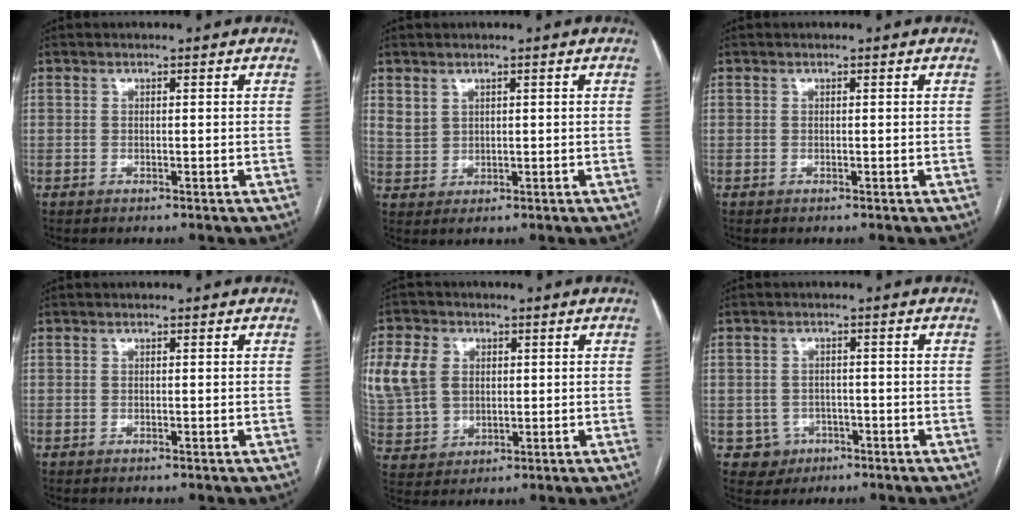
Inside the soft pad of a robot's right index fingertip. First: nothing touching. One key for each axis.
{"total": 2.5, "fx": 1.7, "fy": 1.8, "fz": 0.7, "tx": -0.014, "ty": 0.001, "tz": 0.042}
{"total": 0.0}
{"total": 0.0}
{"total": 10.6, "fx": 2.8, "fy": 8.4, "fz": 5.9, "tx": -0.144, "ty": 0.016, "tz": 0.066}
{"total": 3.7, "fx": -1.3, "fy": 3.5, "fz": 0.0, "tx": 0.008, "ty": 0.013, "tz": -0.011}